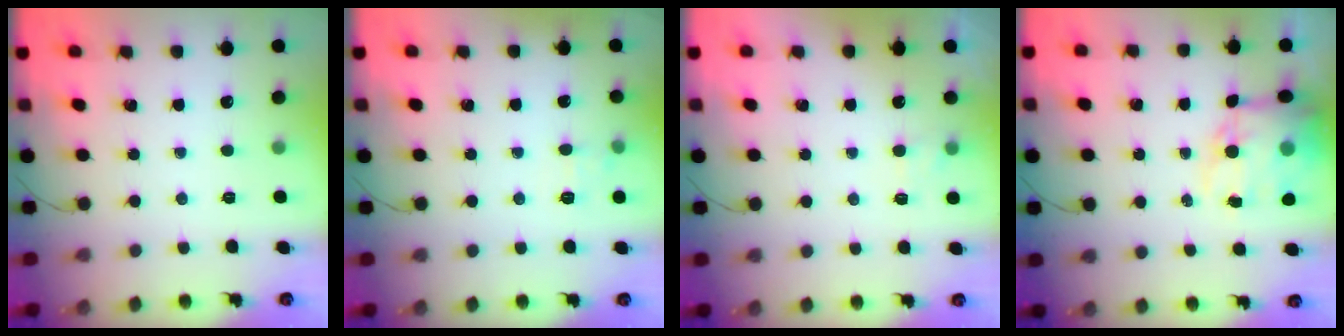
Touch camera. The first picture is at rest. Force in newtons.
{"total": 6.5, "press": 6.3, "slide": 1.8}
{"total": 2.6, "press": 2.4, "slide": 1.2}
{"total": 13.4, "press": 13.0, "slide": 3.3}